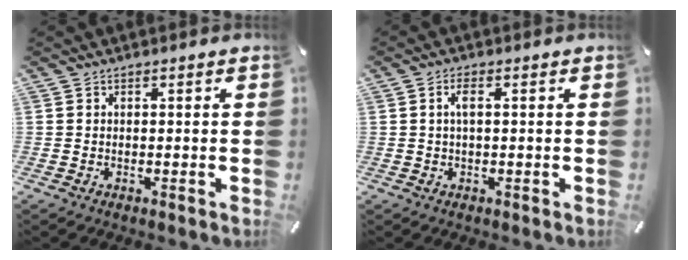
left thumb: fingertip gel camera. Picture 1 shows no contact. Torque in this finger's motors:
{"motor_torque": [-0.01, -0.26, 0.03, -0.01, 0.01]}